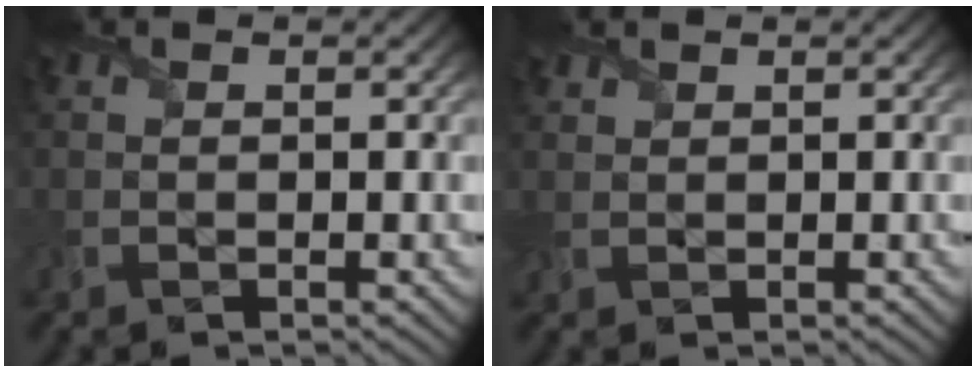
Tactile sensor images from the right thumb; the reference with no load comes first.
{"total": 1.3, "force": [1.1, 0.8, 0.0], "torque": [-0.007, 0.003, 0.021]}